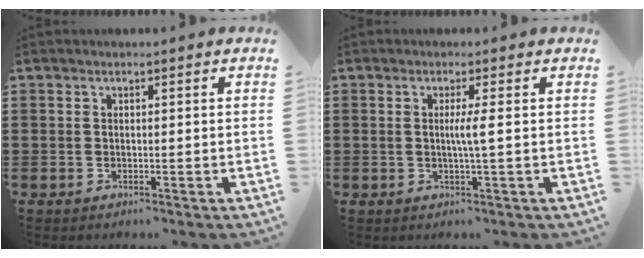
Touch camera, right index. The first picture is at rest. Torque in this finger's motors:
{"motor_torque": [0.51, 0.00, 0.05, 0.07]}